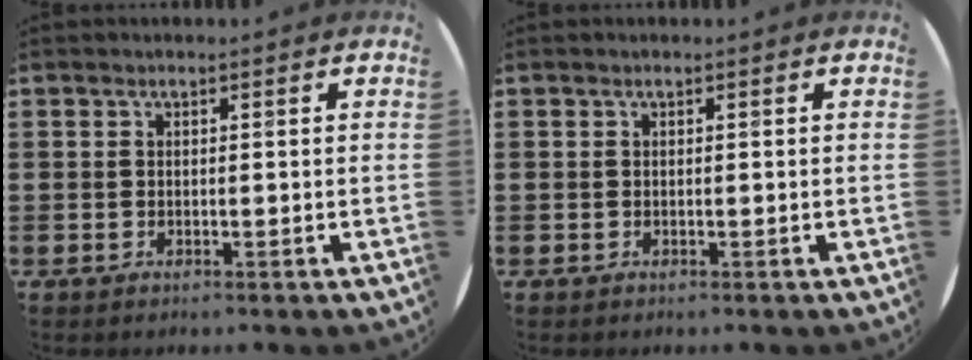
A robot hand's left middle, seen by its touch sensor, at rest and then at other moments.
{"total": 0.0}